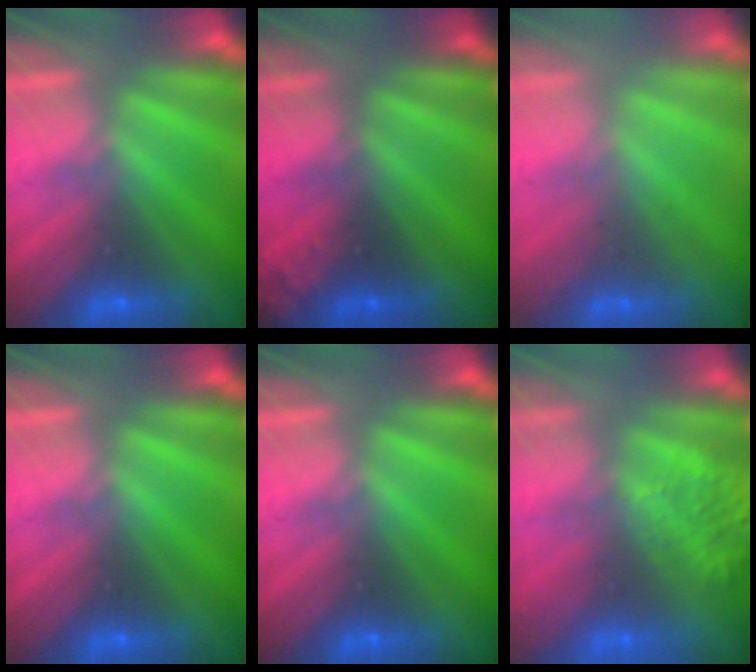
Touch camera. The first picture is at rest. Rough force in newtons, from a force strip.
{"total": 2.3}
{"total": 2.2}
{"total": 0.0}
{"total": 0.0}
{"total": 5.8}